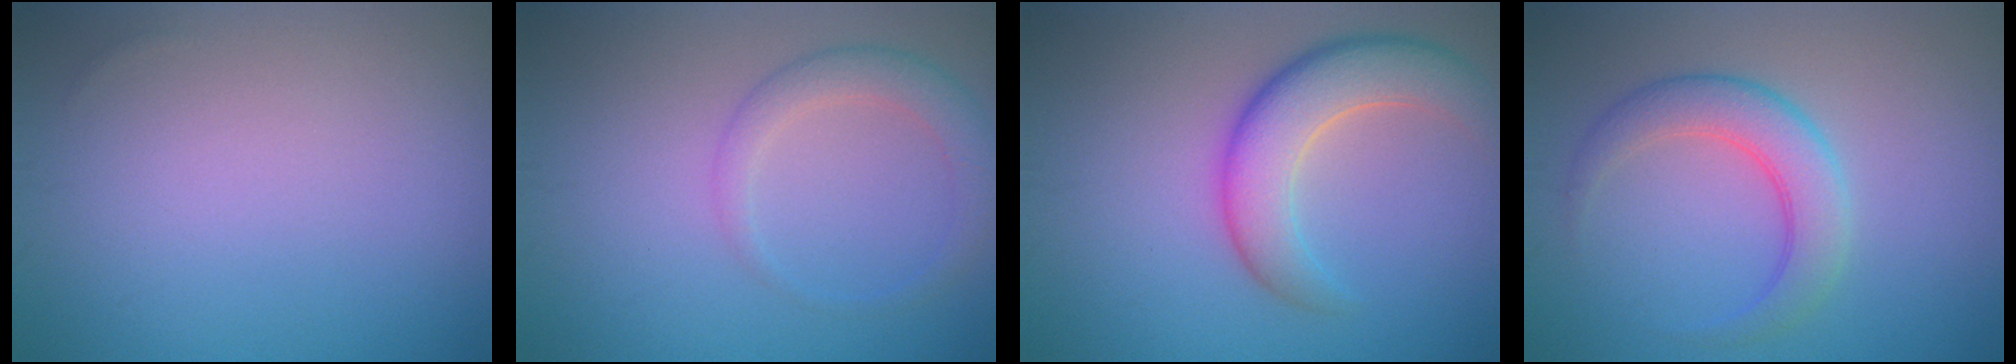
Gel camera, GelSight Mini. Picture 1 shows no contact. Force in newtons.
{"total": 2.8, "press": 2.8, "slide": 0.2}
{"total": 6.0, "press": 6.0, "slide": 0.4}
{"total": 4.2, "press": 4.2, "slide": 0.1}